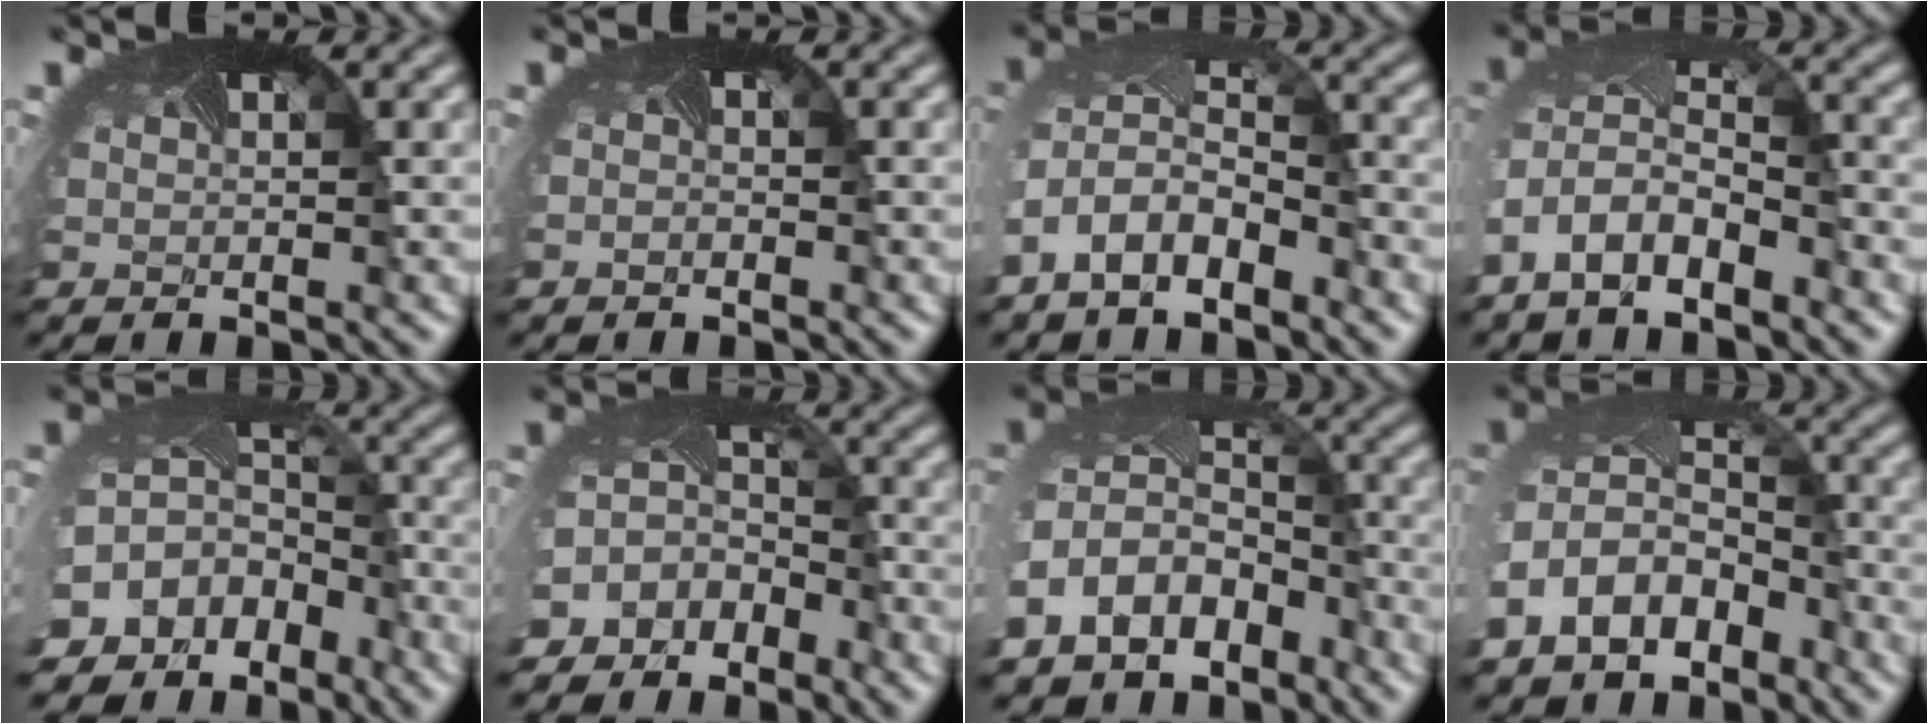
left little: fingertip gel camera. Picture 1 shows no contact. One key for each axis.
{"total": 0.7, "fx": -0.6, "fy": 0.2, "fz": -0.2, "tx": -0.012, "ty": -0.007, "tz": -0.012}
{"total": 6.5, "fx": -3.2, "fy": 4.1, "fz": 3.9, "tx": -0.101, "ty": -0.015, "tz": -0.060}
{"total": 6.2, "fx": -3.3, "fy": 3.4, "fz": 3.9, "tx": -0.100, "ty": -0.014, "tz": -0.062}
{"total": 15.2, "fx": -8.5, "fy": 11.6, "fz": 4.9, "tx": -0.135, "ty": -0.057, "tz": -0.101}
{"total": 9.0, "fx": -6.2, "fy": 6.4, "fz": 1.3, "tx": -0.058, "ty": -0.026, "tz": -0.075}
{"total": 12.7, "fx": -6.0, "fy": 9.9, "fz": 5.1, "tx": -0.154, "ty": -0.034, "tz": -0.092}
{"total": 10.3, "fx": -4.7, "fy": 7.8, "fz": 4.9, "tx": -0.138, "ty": -0.032, "tz": -0.072}